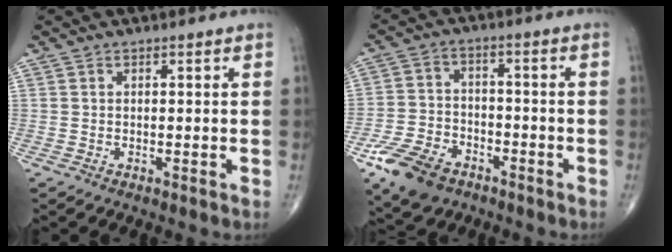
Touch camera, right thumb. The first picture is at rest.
{"total": 11.5, "force": [-6.8, 7.1, 5.9], "torque": [-0.106, 0.023, -0.124]}